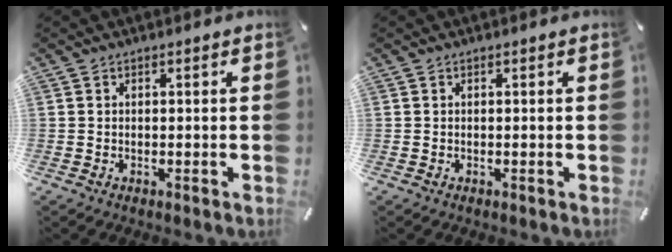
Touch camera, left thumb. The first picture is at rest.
{"total": 0.0}